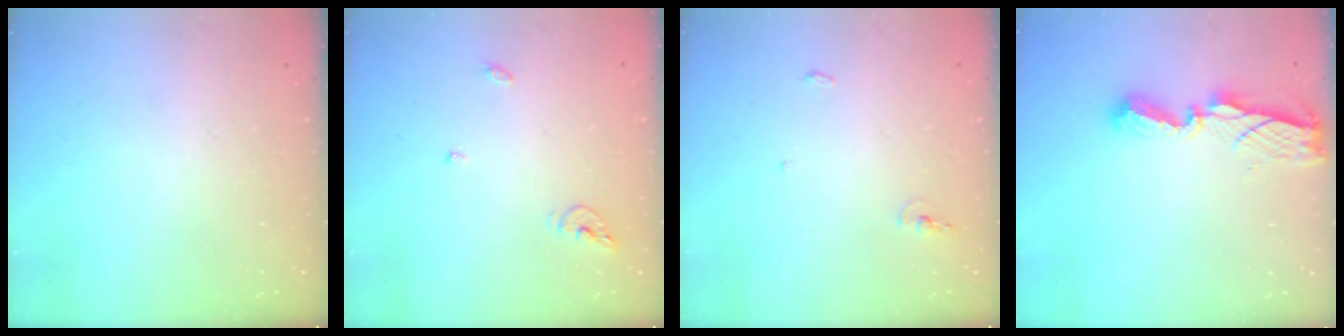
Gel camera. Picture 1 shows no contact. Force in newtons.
{"total": 5.8, "press": 5.8, "slide": 0.2}
{"total": 4.3, "press": 4.2, "slide": 1.1}
{"total": 8.1, "press": 8.1, "slide": 0.5}